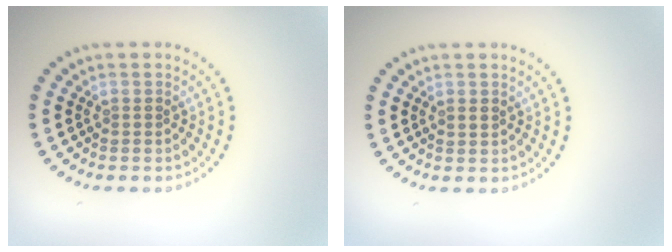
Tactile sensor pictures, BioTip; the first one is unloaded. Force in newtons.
{"total": 1.0, "press": 1.0, "slide": 0.1}